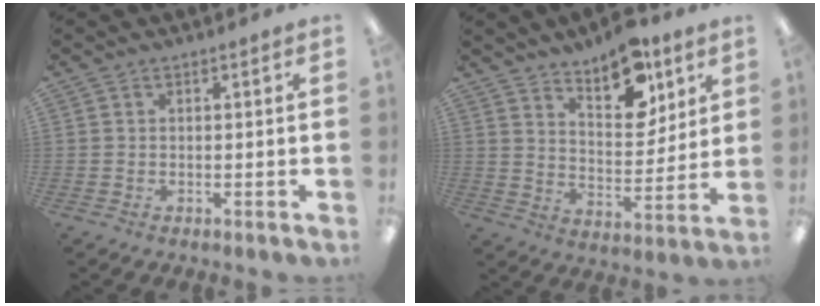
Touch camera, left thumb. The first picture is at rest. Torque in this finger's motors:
{"motor_torque": [0.32, 0.33, 0.34, 0.14, 0.07]}